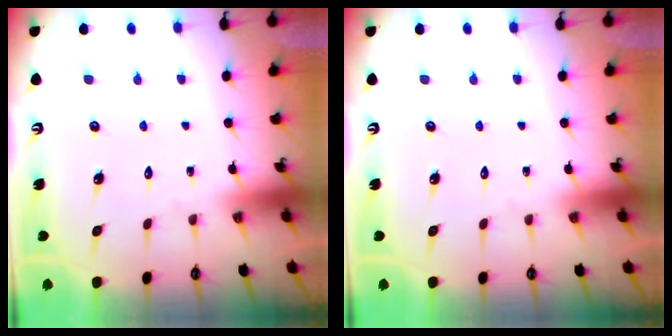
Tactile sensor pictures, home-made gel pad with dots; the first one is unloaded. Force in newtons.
{"total": 0.0}